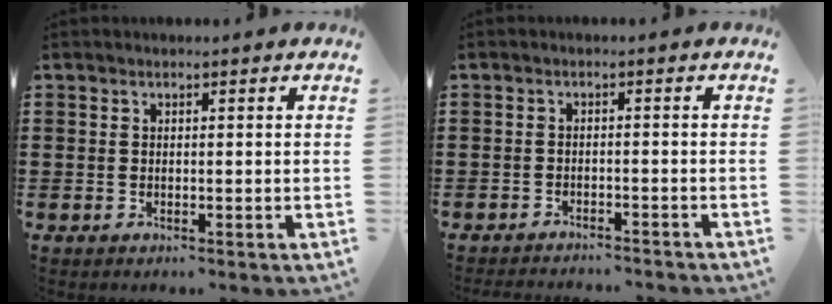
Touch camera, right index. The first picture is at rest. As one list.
[{"total": 1.7, "force": [-1.7, -0.3, 0.1], "torque": [-0.004, 0.000, -0.034]}]